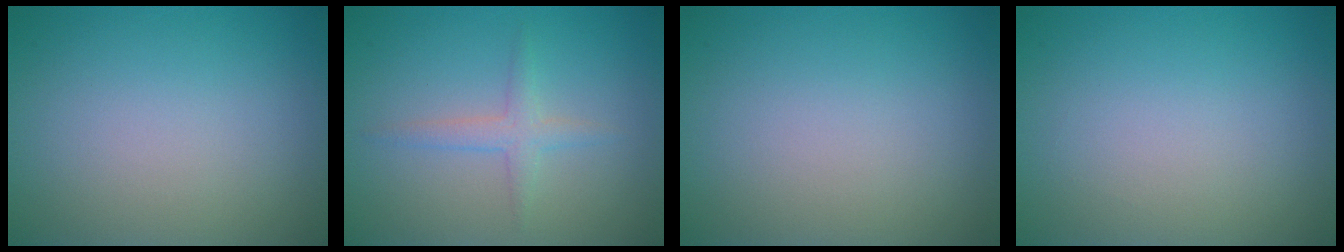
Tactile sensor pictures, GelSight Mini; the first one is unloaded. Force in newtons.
{"total": 1.7, "press": 1.7, "slide": 0.0}
{"total": 0.0}
{"total": 0.0}